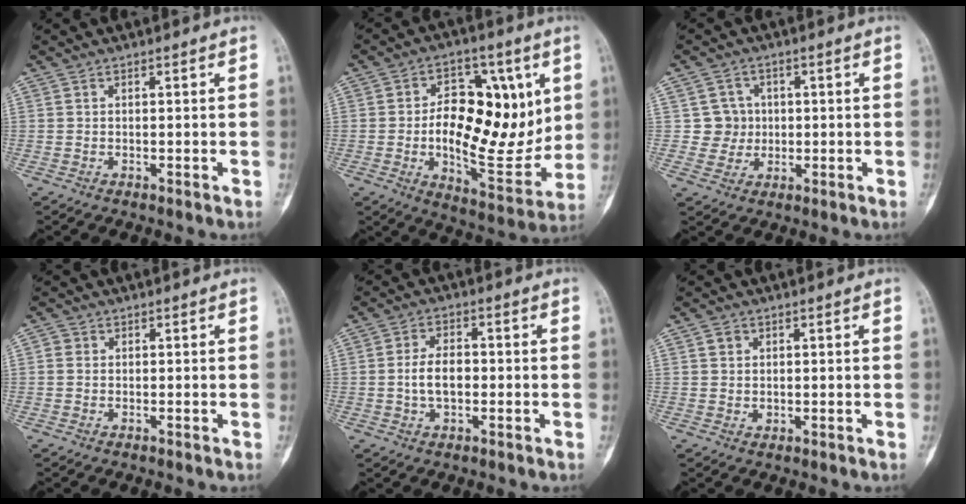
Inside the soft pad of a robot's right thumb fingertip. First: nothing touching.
{"total": 20.5, "force": [1.9, 11.2, 17.0], "torque": [-0.216, -0.018, 0.038]}
{"total": 4.9, "force": [0.5, 4.9, 0.2], "torque": [0.031, 0.008, 0.005]}
{"total": 1.3, "force": [0.1, 1.2, 0.5], "torque": [-0.001, 0.002, 0.000]}
{"total": 5.7, "force": [-0.6, 3.4, 4.6], "torque": [-0.084, 0.014, -0.013]}
{"total": 2.2, "force": [0.8, 1.9, 0.8], "torque": [-0.008, -0.004, 0.016]}